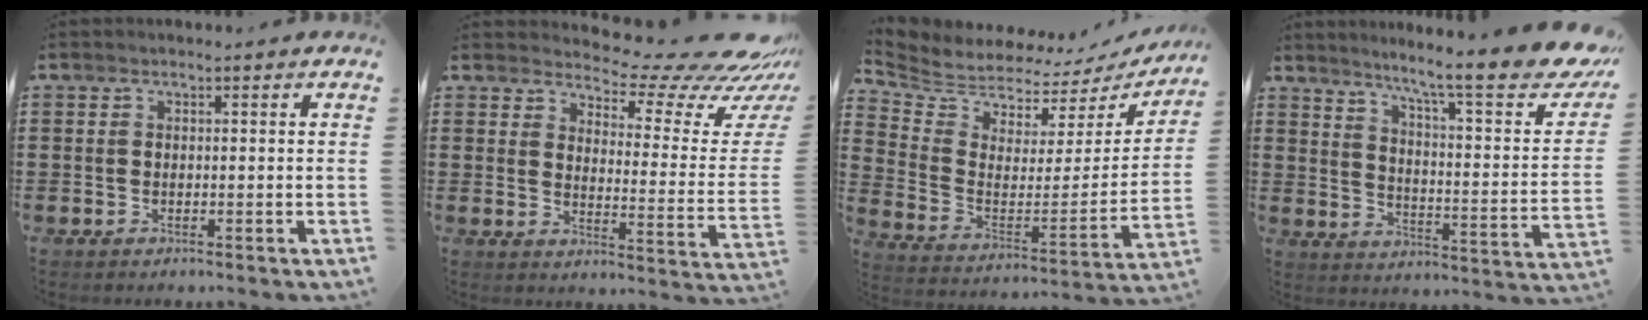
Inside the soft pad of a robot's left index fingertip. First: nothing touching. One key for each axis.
{"total": 9.4, "fx": 8.4, "fy": 1.7, "fz": 4.0, "tx": -0.066, "ty": -0.072, "tz": 0.137}
{"total": 5.5, "fx": 5.3, "fy": 1.5, "fz": -0.2, "tx": -0.039, "ty": -0.059, "tz": 0.090}
{"total": 9.9, "fx": 7.9, "fy": 0.2, "fz": 5.9, "tx": -0.113, "ty": -0.064, "tz": 0.119}